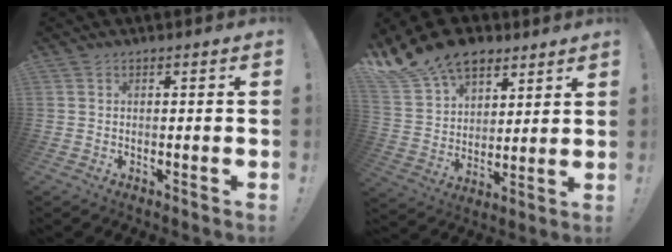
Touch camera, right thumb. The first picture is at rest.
{"total": 16.4, "force": [11.7, 9.7, 6.3], "torque": [-0.128, -0.071, 0.224]}